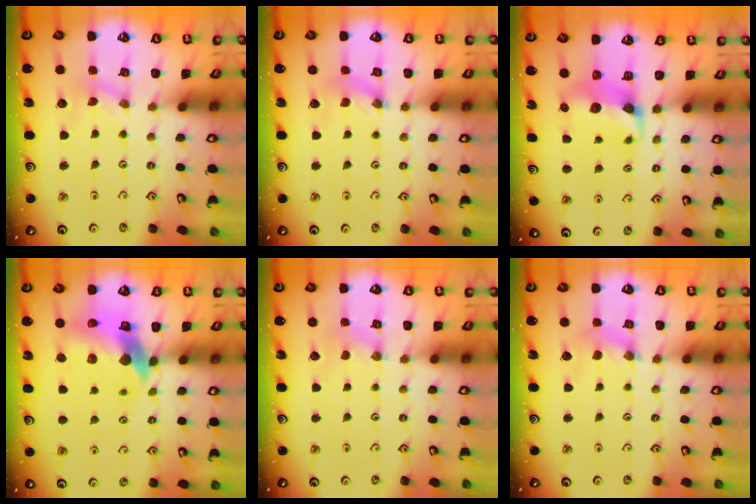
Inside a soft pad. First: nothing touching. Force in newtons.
{"total": 2.3, "press": 2.3, "slide": 0.3}
{"total": 7.0, "press": 7.0, "slide": 0.7}
{"total": 12.2, "press": 12.0, "slide": 1.9}
{"total": 0.0}
{"total": 3.3, "press": 3.3, "slide": 0.3}